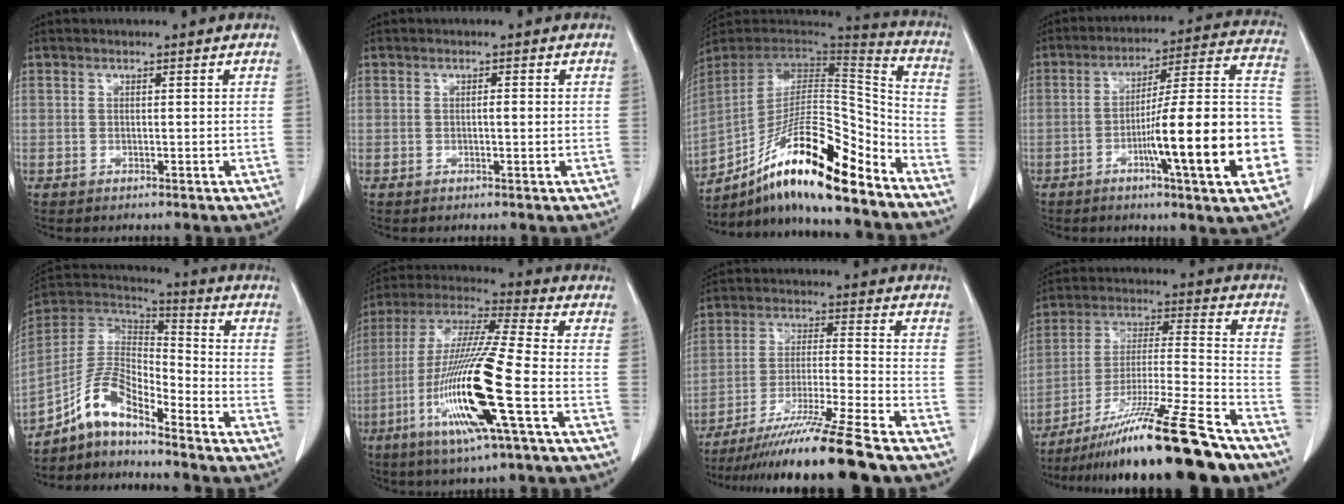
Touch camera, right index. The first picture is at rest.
{"total": 0.9, "force": [-0.1, 0.1, 0.9], "torque": [-0.013, 0.001, -0.001]}
{"total": 22.0, "force": [-15.1, 3.2, 15.7], "torque": [-0.258, 0.000, -0.261]}
{"total": 21.4, "force": [-6.4, 0.7, 20.5], "torque": [-0.238, 0.012, -0.094]}
{"total": 9.8, "force": [-7.3, 2.2, 6.1], "torque": [-0.139, 0.024, -0.142]}
{"total": 18.3, "force": [-6.0, 0.1, 17.3], "torque": [-0.361, -0.024, -0.120]}
{"total": 15.2, "force": [-12.4, -2.4, 8.5], "torque": [-0.145, -0.032, -0.209]}
{"total": 22.0, "force": [-17.1, -0.5, 13.8], "torque": [-0.226, -0.027, -0.292]}